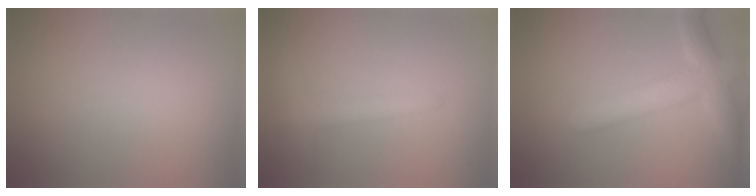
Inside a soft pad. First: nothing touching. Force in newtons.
{"total": 2.0, "press": 1.9, "slide": 0.2}
{"total": 4.4, "press": 4.4, "slide": 0.4}